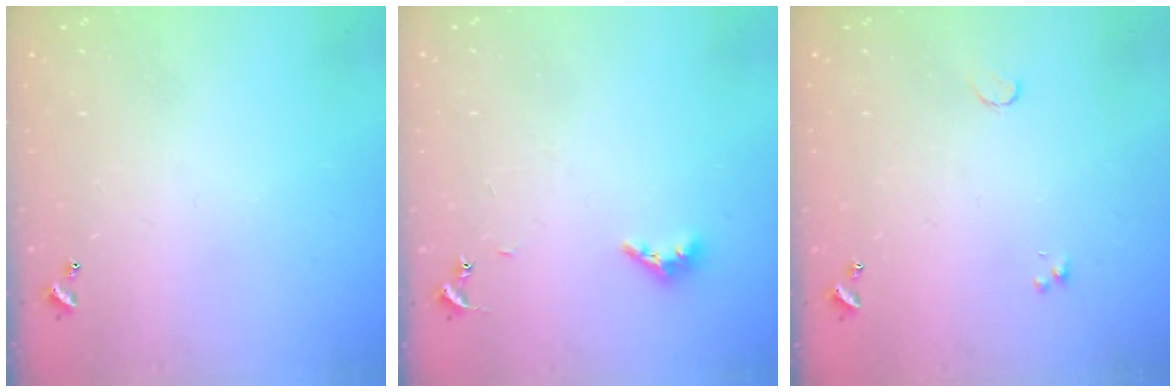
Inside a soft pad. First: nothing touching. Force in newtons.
{"total": 5.4, "press": 5.4, "slide": 0.6}
{"total": 0.5, "press": 0.4, "slide": 0.3}